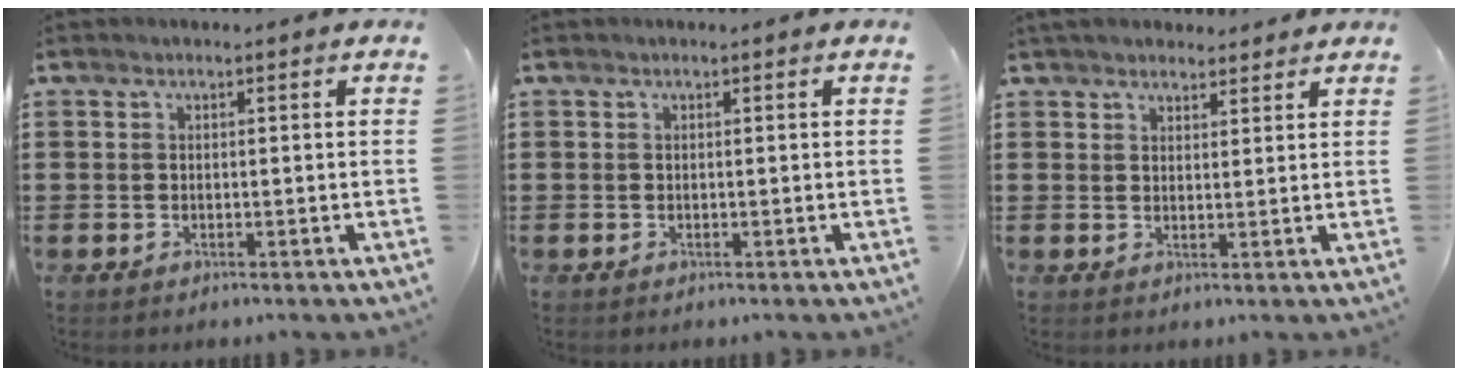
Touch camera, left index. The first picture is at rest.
{"total": 0.0}
{"total": 3.3, "force": [3.0, 1.2, 0.4], "torque": [-0.016, 0.000, 0.058]}